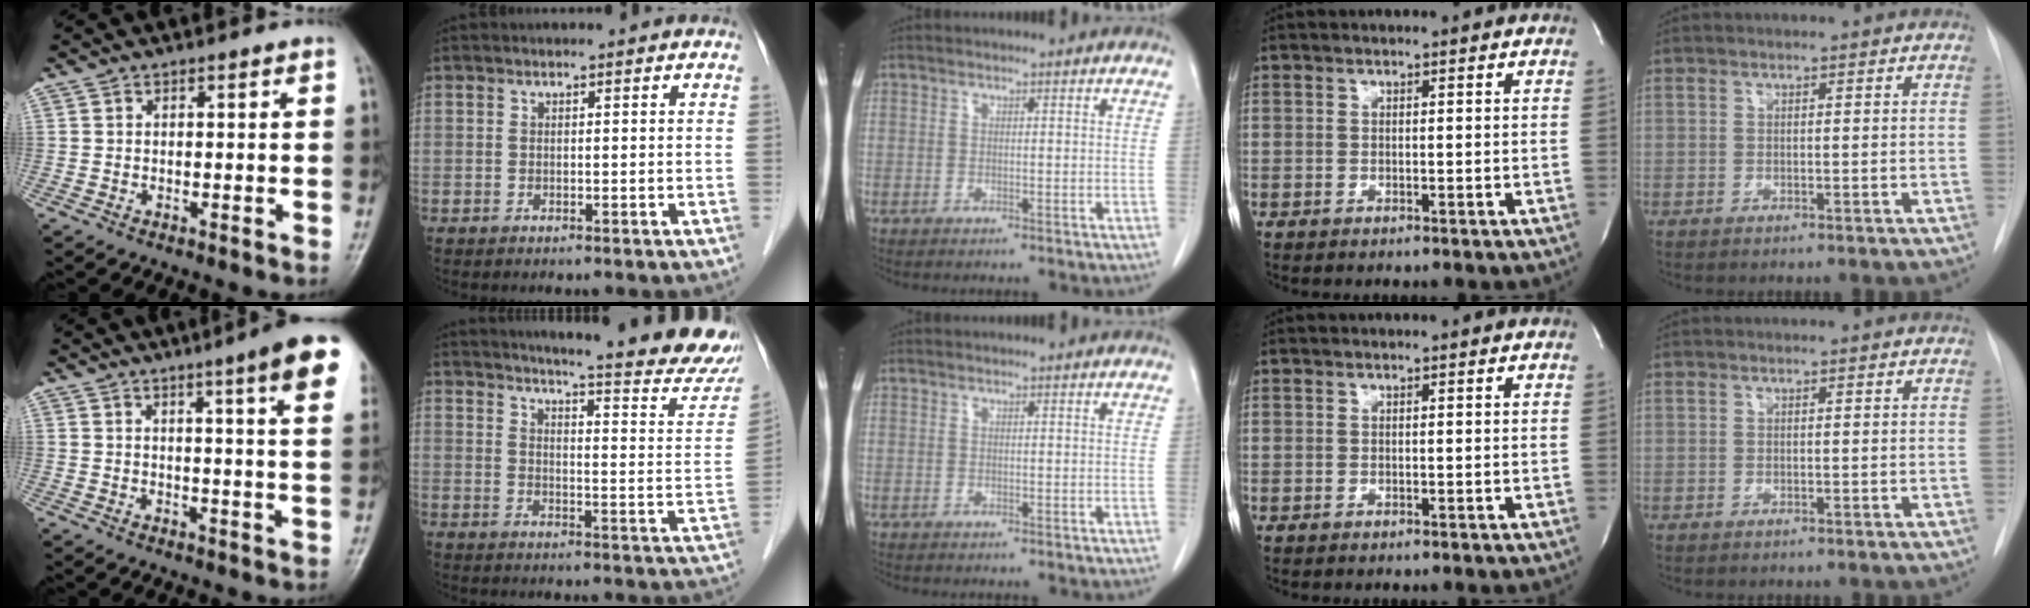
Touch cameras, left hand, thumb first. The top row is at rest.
{"thumb": {"total": 10.2, "force": [5.1, 0.8, 8.8], "torque": [-0.105, -0.007, 0.052]}, "index": {"total": 22.7, "force": [20.6, 0.6, 9.6], "torque": [-0.132, -0.105, 0.238]}}